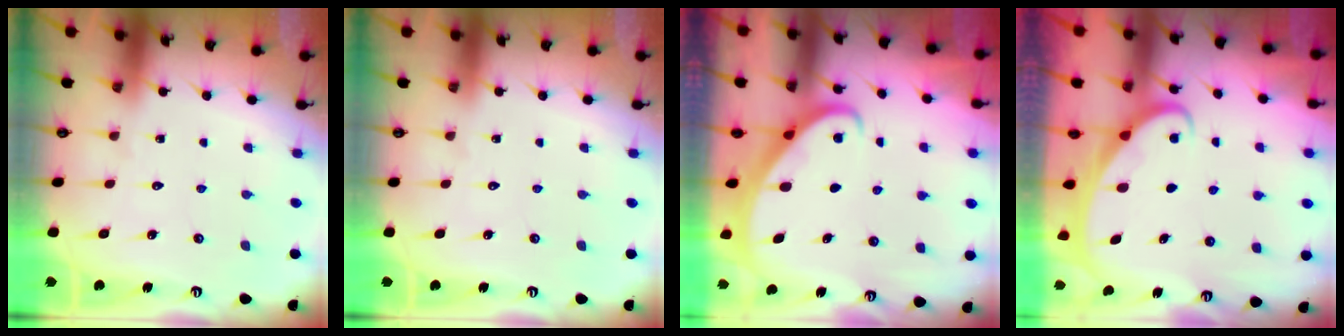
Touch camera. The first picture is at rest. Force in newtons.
{"total": 0.0}
{"total": 2.0, "press": 2.0, "slide": 0.2}
{"total": 2.1, "press": 2.1, "slide": 0.0}